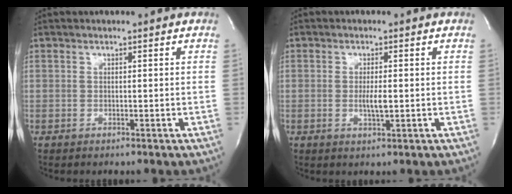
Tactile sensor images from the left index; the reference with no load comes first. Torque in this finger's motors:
{"motor_torque": [0.48, -0.07, 0.12, 0.03]}